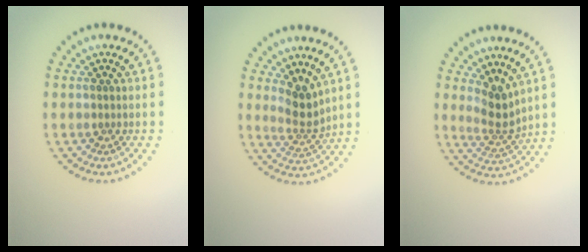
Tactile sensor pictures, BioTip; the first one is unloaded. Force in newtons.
{"total": 2.5, "press": 1.9, "slide": 1.7}
{"total": 2.6, "press": 1.8, "slide": 1.8}